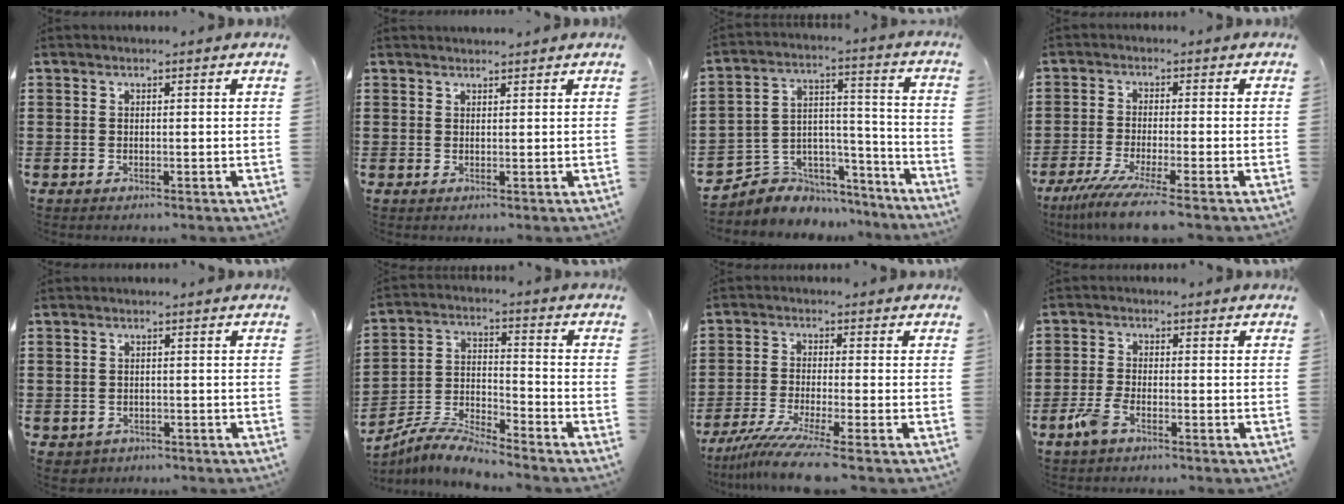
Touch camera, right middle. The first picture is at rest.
{"total": 1.0, "force": [1.0, -0.1, 0.0], "torque": [-0.002, -0.003, 0.019]}
{"total": 5.2, "force": [-4.1, 3.2, -0.1], "torque": [-0.018, 0.003, -0.082]}
{"total": 5.5, "force": [-4.1, -0.4, 3.7], "torque": [-0.089, -0.029, -0.080]}
{"total": 1.1, "force": [-0.9, 0.5, -0.1], "torque": [-0.005, 0.000, -0.021]}
{"total": 6.4, "force": [-6.2, 0.2, 1.4], "torque": [-0.043, -0.002, -0.125]}
{"total": 6.4, "force": [-5.0, -0.4, 3.9], "torque": [-0.091, -0.027, -0.097]}
{"total": 3.7, "force": [-2.3, 1.2, 2.6], "torque": [-0.071, -0.003, -0.050]}